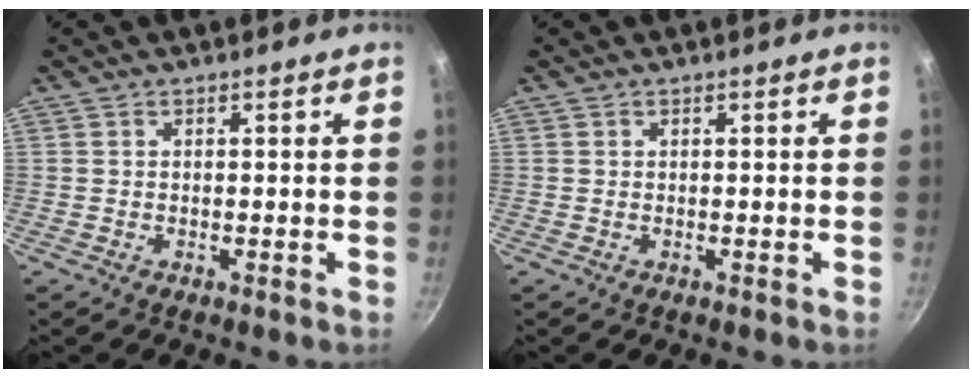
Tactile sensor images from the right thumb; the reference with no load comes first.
{"total": 0.0}